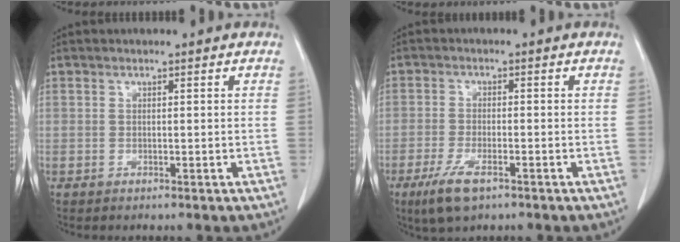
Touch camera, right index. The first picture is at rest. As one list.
[{"total": 5.9, "force": [-3.5, 1.6, 4.4], "torque": [-0.095, -0.013, -0.060]}]